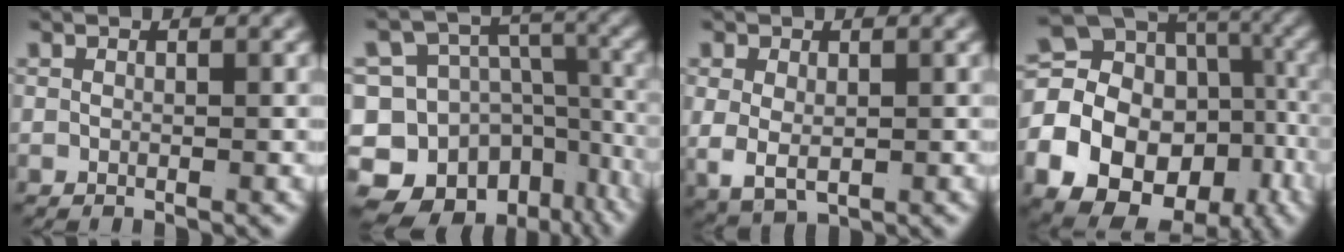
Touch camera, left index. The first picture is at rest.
{"total": 21.5, "force": [-8.0, 17.5, 9.6], "torque": [-0.214, -0.102, -0.110]}
{"total": 4.6, "force": [-0.2, 3.7, 2.7], "torque": [-0.080, -0.028, 0.014]}
{"total": 20.3, "force": [-3.7, 17.5, 9.5], "torque": [-0.221, -0.070, -0.052]}